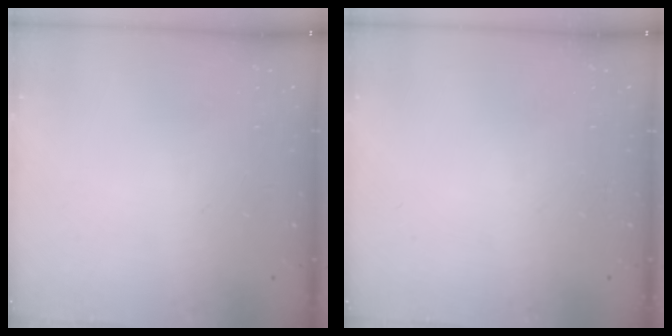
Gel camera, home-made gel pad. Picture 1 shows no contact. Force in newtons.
{"total": 0.0}